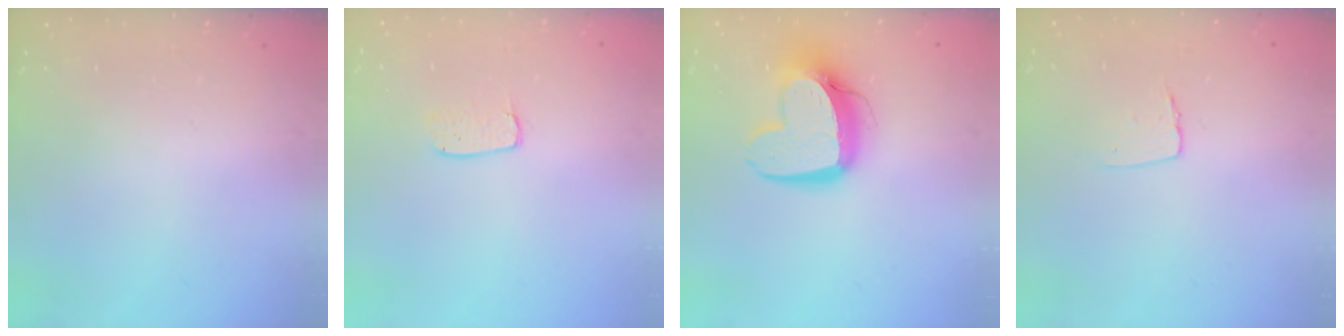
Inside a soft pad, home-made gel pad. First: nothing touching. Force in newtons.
{"total": 3.9, "press": 3.9, "slide": 0.3}
{"total": 13.0, "press": 12.9, "slide": 1.4}
{"total": 5.0, "press": 5.0, "slide": 0.3}